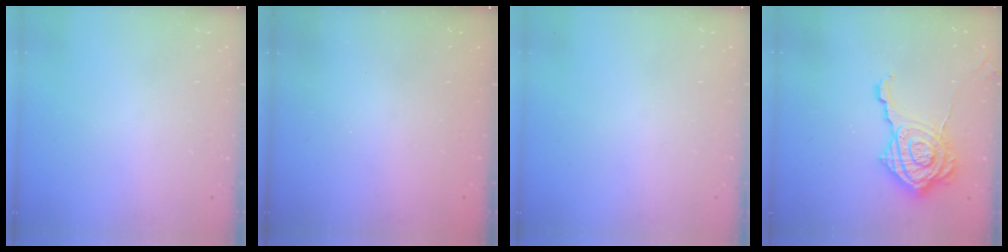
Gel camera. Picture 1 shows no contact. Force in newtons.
{"total": 2.5, "press": 2.4, "slide": 0.8}
{"total": 0.0}
{"total": 19.0, "press": 18.9, "slide": 1.7}